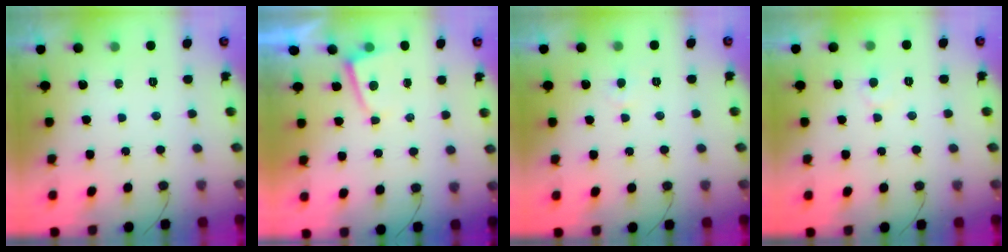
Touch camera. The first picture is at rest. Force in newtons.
{"total": 2.0, "press": 2.0, "slide": 0.3}
{"total": 2.6, "press": 2.6, "slide": 0.2}
{"total": 4.6, "press": 4.6, "slide": 0.6}